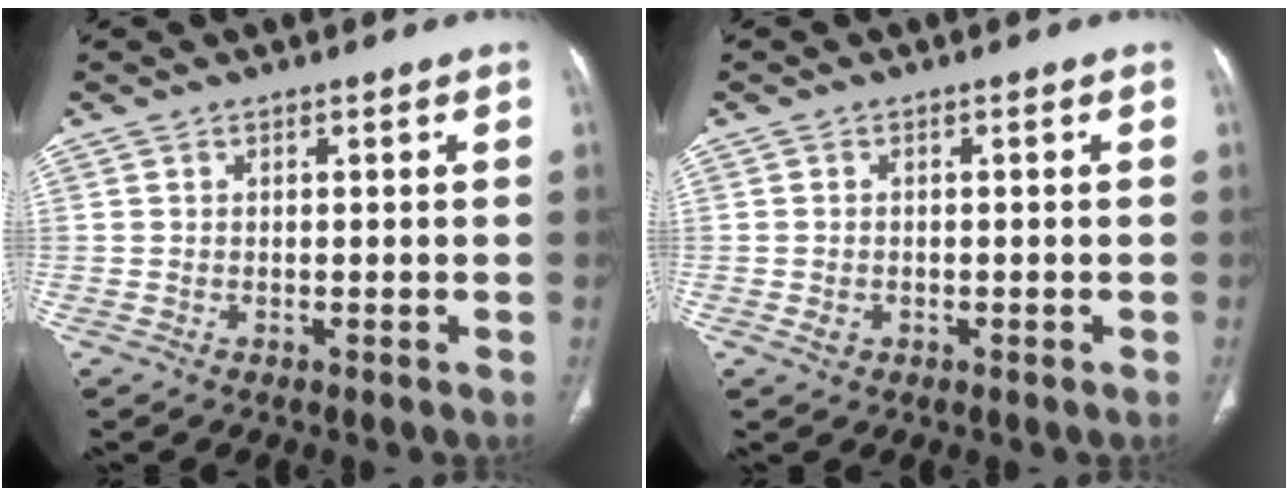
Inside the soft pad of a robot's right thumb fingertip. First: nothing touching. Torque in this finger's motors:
{"motor_torque": [-0.24, 0.02, 0.32, 0.03, 0.01]}